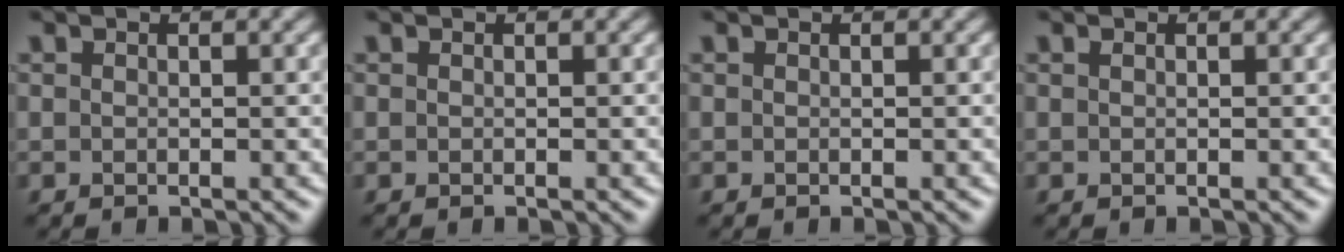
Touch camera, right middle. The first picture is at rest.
{"total": 0.0}
{"total": 0.0}
{"total": 0.0}